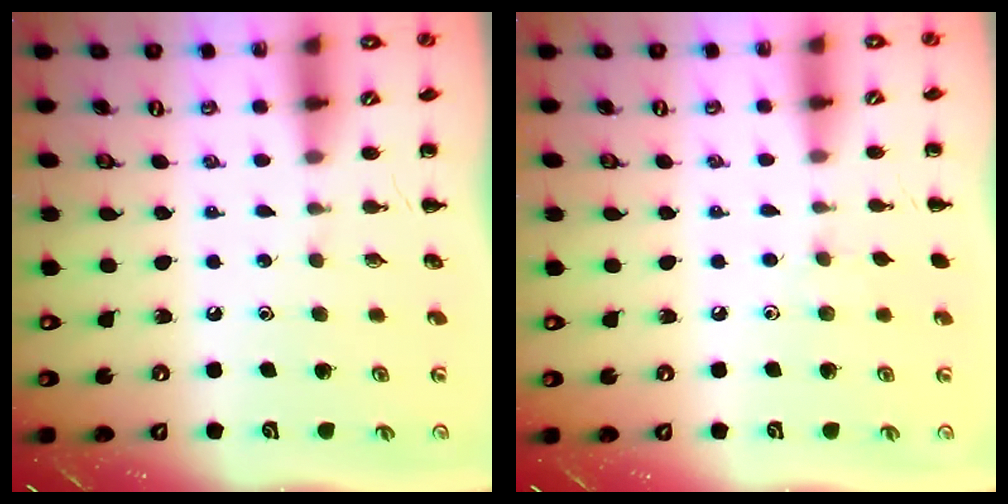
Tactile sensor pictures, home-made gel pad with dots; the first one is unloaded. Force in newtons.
{"total": 4.1, "press": 3.7, "slide": 1.7}